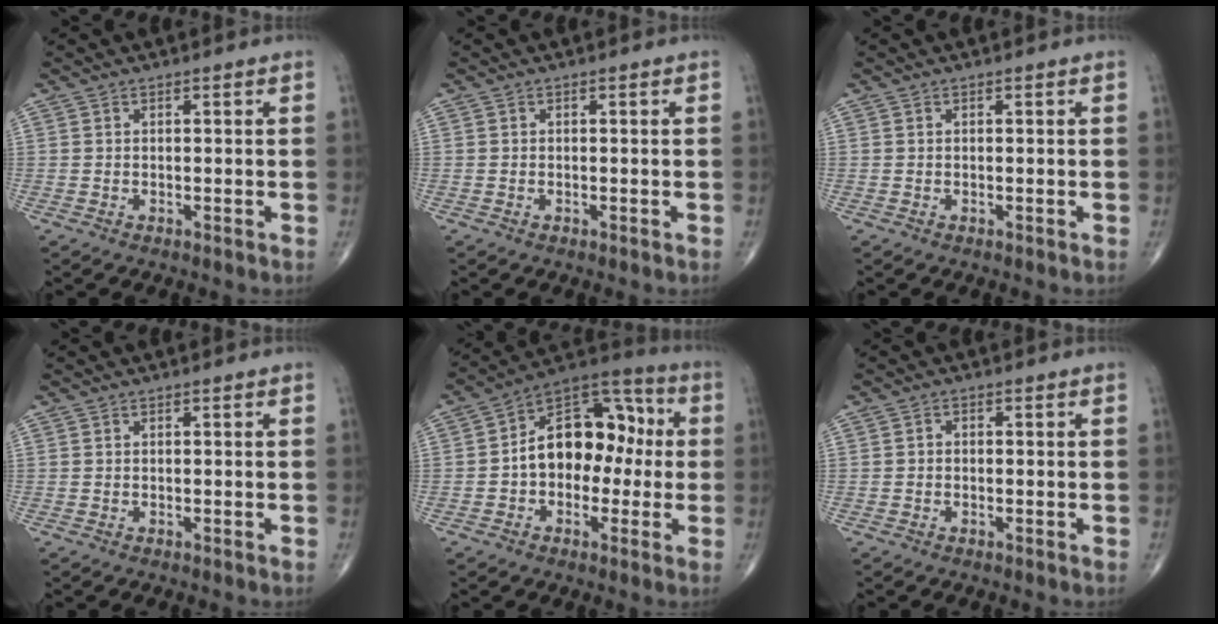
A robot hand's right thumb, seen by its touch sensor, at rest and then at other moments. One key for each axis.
{"total": 0.0}
{"total": 0.0}
{"total": 0.0}
{"total": 15.6, "fx": -0.1, "fy": 10.5, "fz": 11.6, "tx": -0.135, "ty": 0.048, "tz": -0.014}
{"total": 0.9, "fx": -0.2, "fy": 0.7, "fz": 0.4, "tx": -0.001, "ty": 0.002, "tz": -0.009}